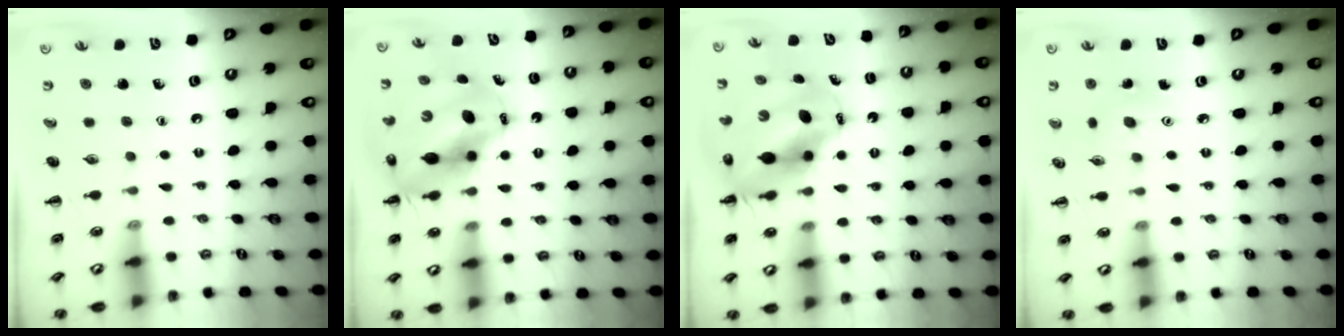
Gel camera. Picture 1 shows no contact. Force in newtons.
{"total": 12.6, "press": 12.1, "slide": 3.2}
{"total": 10.5, "press": 10.2, "slide": 2.6}
{"total": 3.2, "press": 3.0, "slide": 0.9}